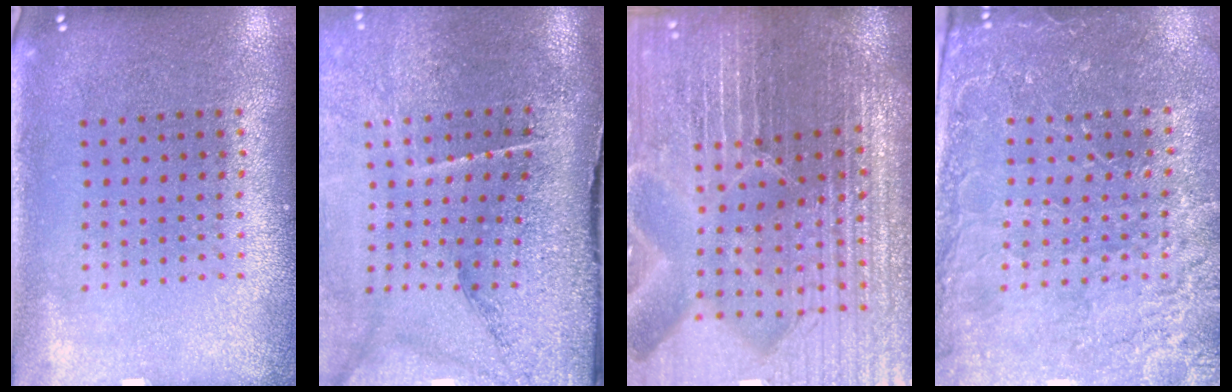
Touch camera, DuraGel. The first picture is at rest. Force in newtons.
{"total": 4.9, "press": 3.8, "slide": 3.1}
{"total": 7.3, "press": 6.4, "slide": 3.6}
{"total": 3.1, "press": 3.1, "slide": 0.5}